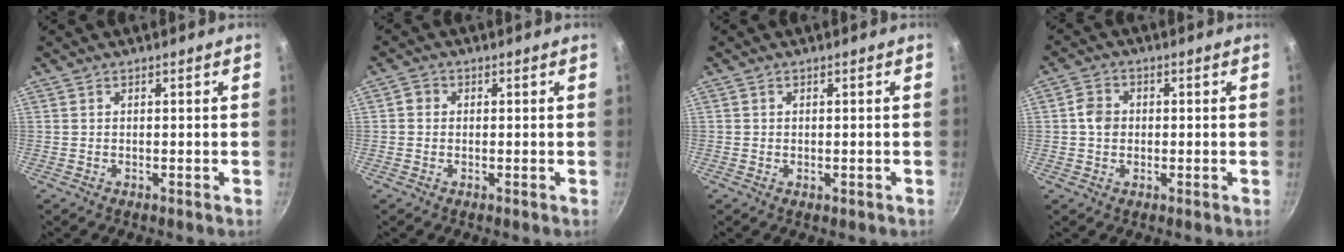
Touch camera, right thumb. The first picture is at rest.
{"total": 1.8, "force": [0.0, 1.7, 0.7], "torque": [-0.006, 0.006, -0.006]}
{"total": 0.7, "force": [-0.1, 0.3, 0.6], "torque": [-0.007, 0.000, -0.003]}
{"total": 3.9, "force": [0.1, 3.3, 2.1], "torque": [-0.025, 0.009, -0.006]}